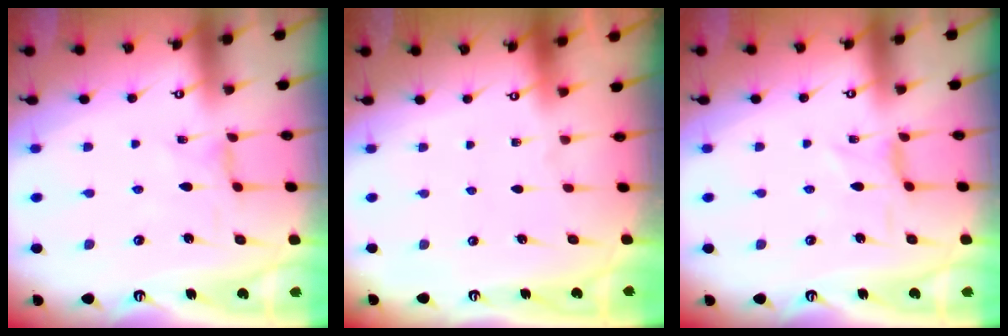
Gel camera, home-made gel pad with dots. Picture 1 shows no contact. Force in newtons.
{"total": 0.0}
{"total": 0.0}